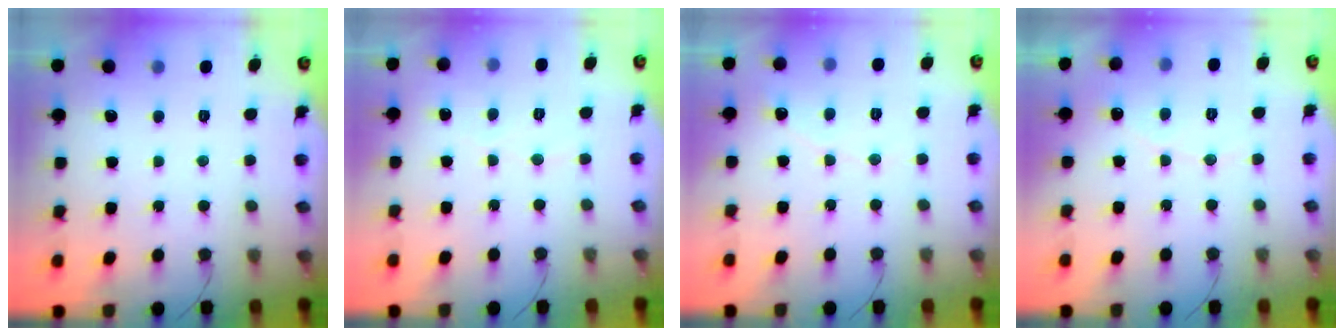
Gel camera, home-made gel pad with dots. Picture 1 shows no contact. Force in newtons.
{"total": 2.8, "press": 2.8, "slide": 0.2}
{"total": 2.3, "press": 2.3, "slide": 0.2}
{"total": 3.9, "press": 3.9, "slide": 0.2}